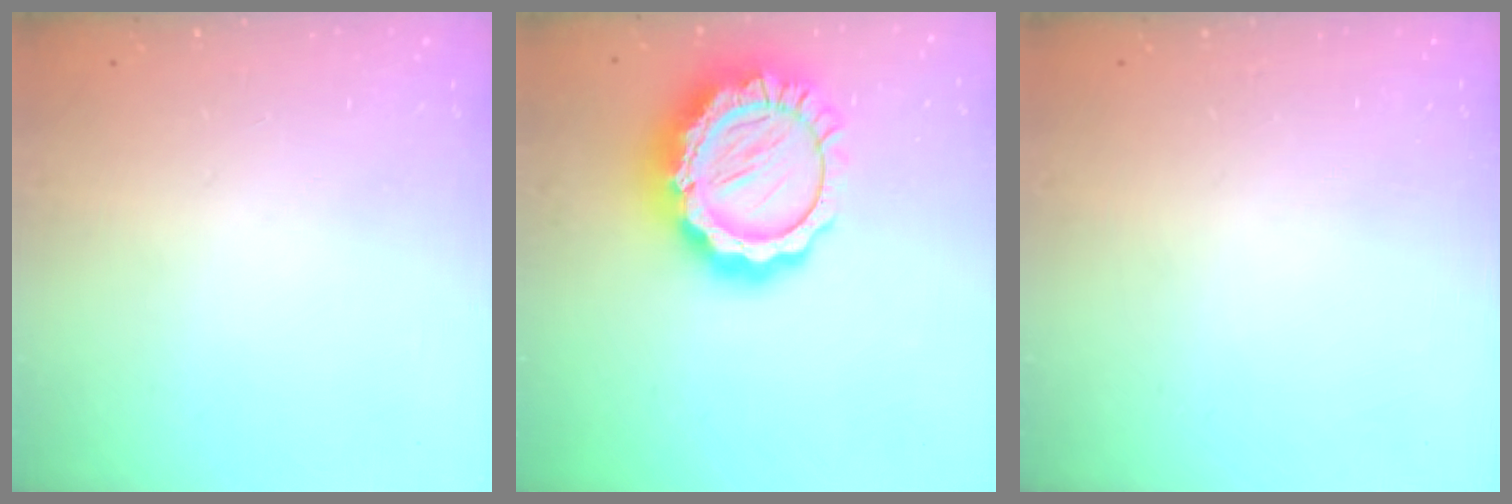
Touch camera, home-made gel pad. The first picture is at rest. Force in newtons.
{"total": 20.5, "press": 20.4, "slide": 1.9}
{"total": 0.0}